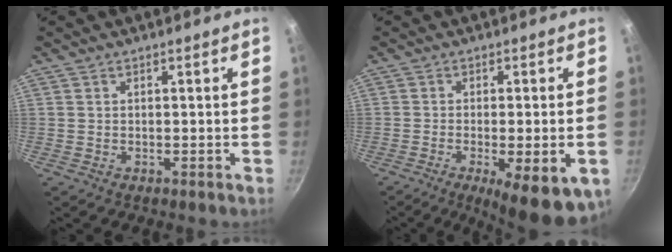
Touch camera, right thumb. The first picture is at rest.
{"total": 12.5, "force": [-4.8, 3.5, 11.0], "torque": [-0.147, 0.001, -0.065]}